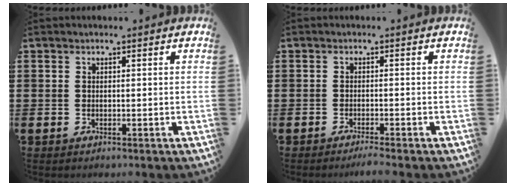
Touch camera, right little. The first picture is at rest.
{"total": 1.0, "force": [-0.9, -0.1, 0.6], "torque": [-0.008, 0.000, -0.017]}